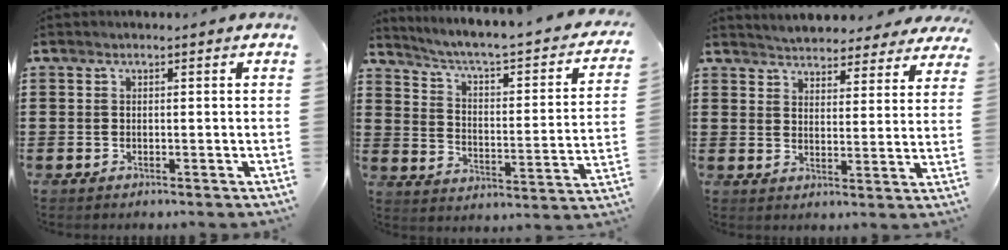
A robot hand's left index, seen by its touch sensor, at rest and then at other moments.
{"total": 3.2, "force": [2.2, 0.3, 2.3], "torque": [-0.059, -0.031, 0.024]}
{"total": 4.3, "force": [4.3, 0.2, 0.1], "torque": [-0.023, -0.021, 0.076]}